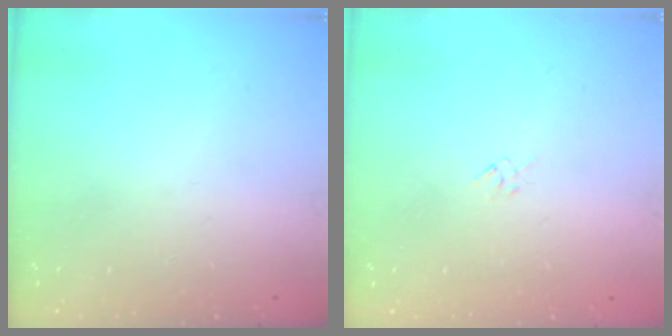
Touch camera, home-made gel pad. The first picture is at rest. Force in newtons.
{"total": 2.3, "press": 2.2, "slide": 0.6}